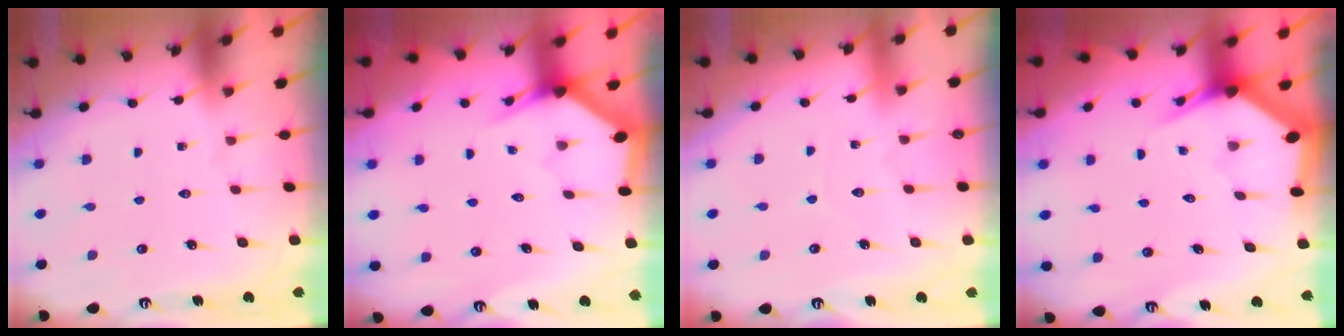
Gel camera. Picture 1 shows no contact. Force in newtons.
{"total": 3.3, "press": 3.3, "slide": 0.2}
{"total": 3.0, "press": 2.9, "slide": 0.4}
{"total": 3.9, "press": 3.9, "slide": 0.1}